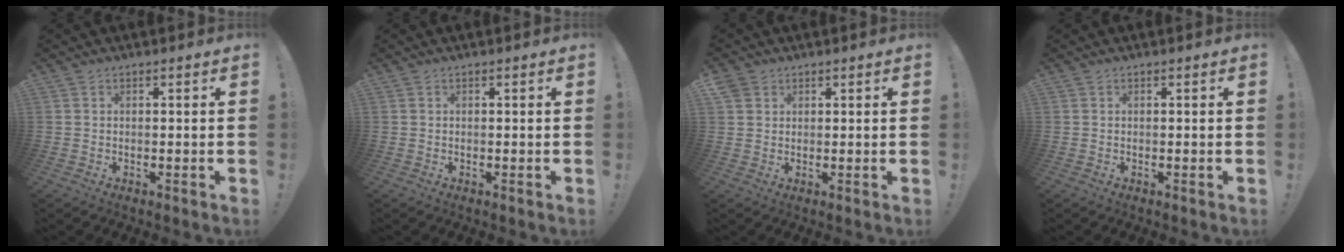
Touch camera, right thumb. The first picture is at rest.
{"total": 0.0}
{"total": 3.0, "force": [2.0, 2.1, 0.7], "torque": [-0.016, -0.005, 0.038]}
{"total": 0.0}